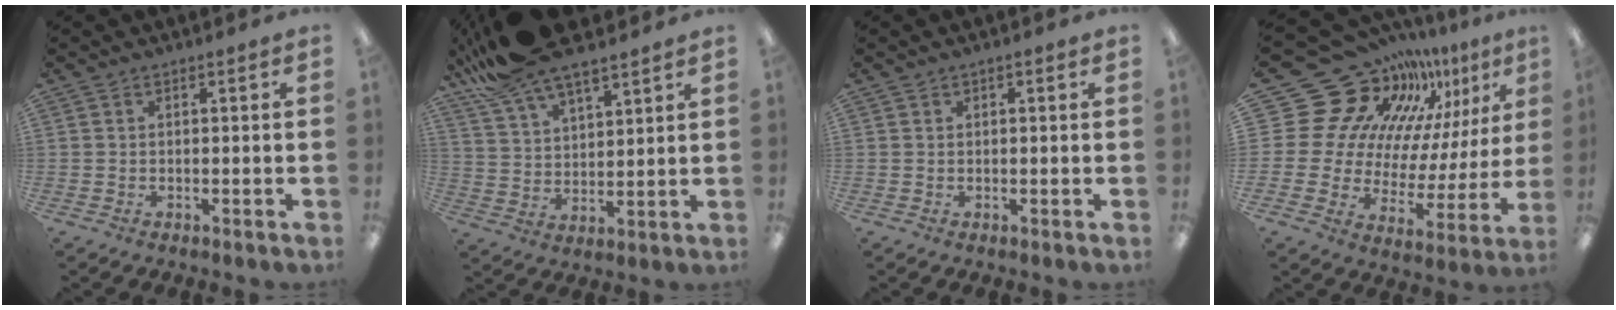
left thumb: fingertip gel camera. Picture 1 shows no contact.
{"total": 13.3, "force": [11.2, 3.5, 6.1], "torque": [-0.139, -0.051, 0.208]}
{"total": 0.5, "force": [0.4, 0.3, 0.2], "torque": [-0.004, 0.004, 0.006]}
{"total": 23.6, "force": [18.3, 13.2, 7.0], "torque": [-0.115, -0.147, 0.353]}